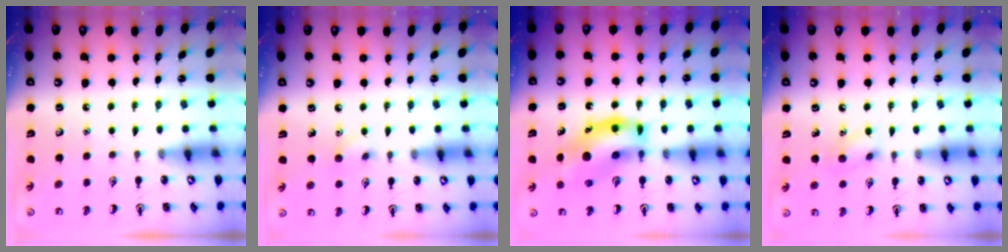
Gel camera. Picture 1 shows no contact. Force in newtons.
{"total": 5.1, "press": 5.0, "slide": 1.2}
{"total": 14.8, "press": 14.3, "slide": 3.9}
{"total": 7.7, "press": 7.5, "slide": 1.8}